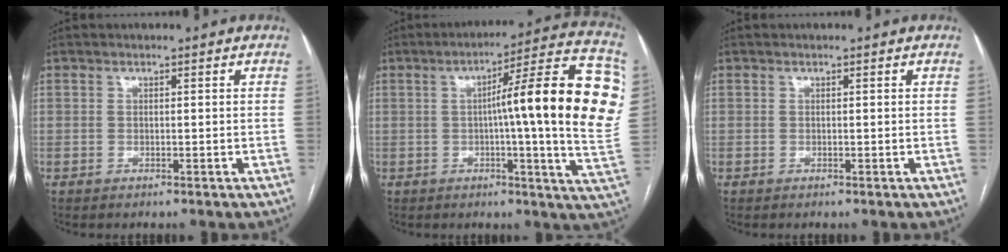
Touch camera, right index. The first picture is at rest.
{"total": 20.6, "force": [2.7, 0.9, 20.4], "torque": [-0.225, 0.027, 0.027]}
{"total": 0.0}